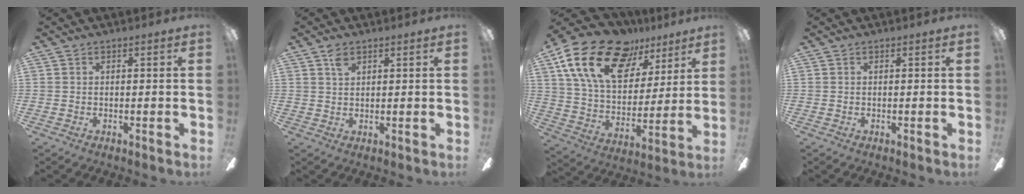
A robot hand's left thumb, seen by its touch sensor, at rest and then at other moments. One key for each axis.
{"total": 2.7, "fx": 1.8, "fy": 1.3, "fz": 1.4, "tx": -0.025, "ty": -0.002, "tz": 0.031}
{"total": 23.1, "fx": 13.4, "fy": 13.1, "fz": 13.6, "tx": -0.245, "ty": -0.063, "tz": 0.240}
{"total": 0.0}